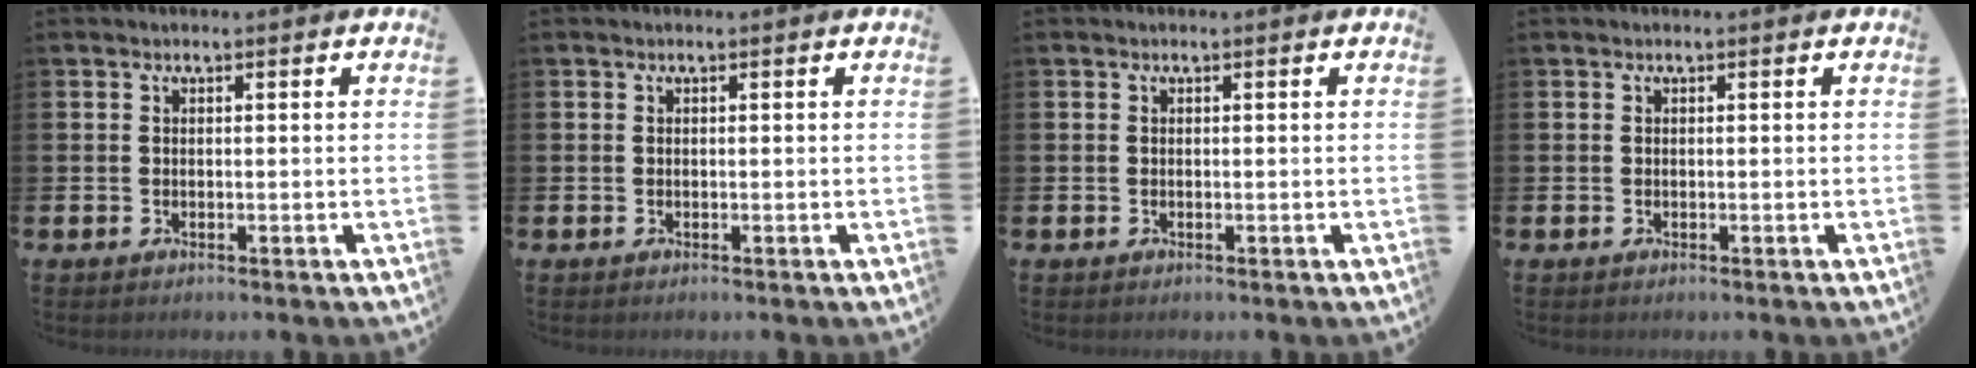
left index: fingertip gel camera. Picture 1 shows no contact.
{"total": 0.0}
{"total": 0.0}
{"total": 0.0}